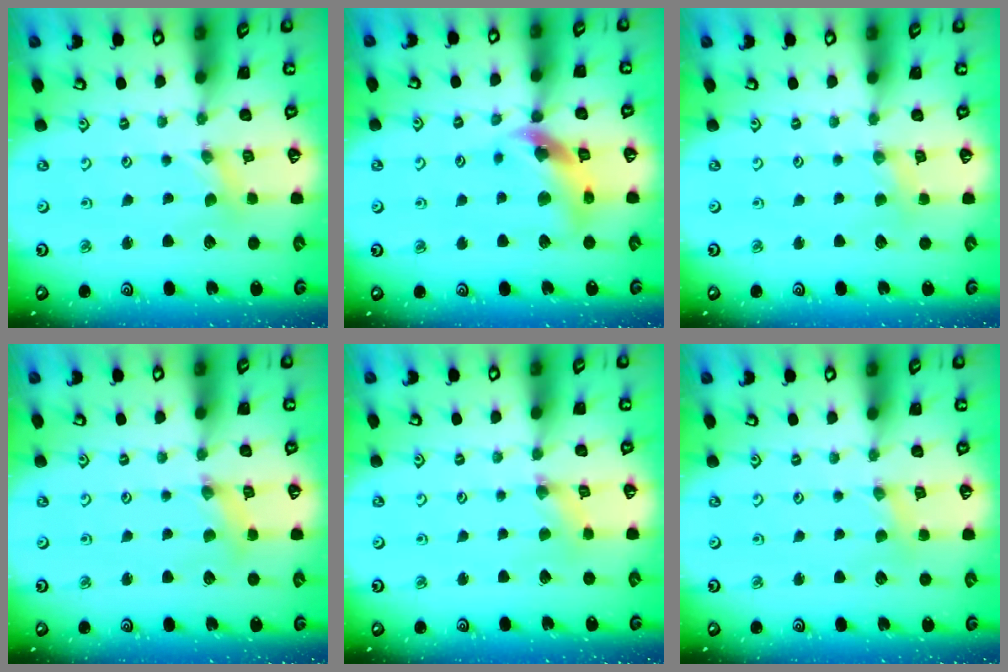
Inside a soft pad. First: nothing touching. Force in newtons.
{"total": 12.0, "press": 11.9, "slide": 1.7}
{"total": 2.4, "press": 2.4, "slide": 0.5}
{"total": 2.1, "press": 2.1, "slide": 0.3}
{"total": 1.0, "press": 1.0, "slide": 0.3}
{"total": 1.2, "press": 1.2, "slide": 0.3}